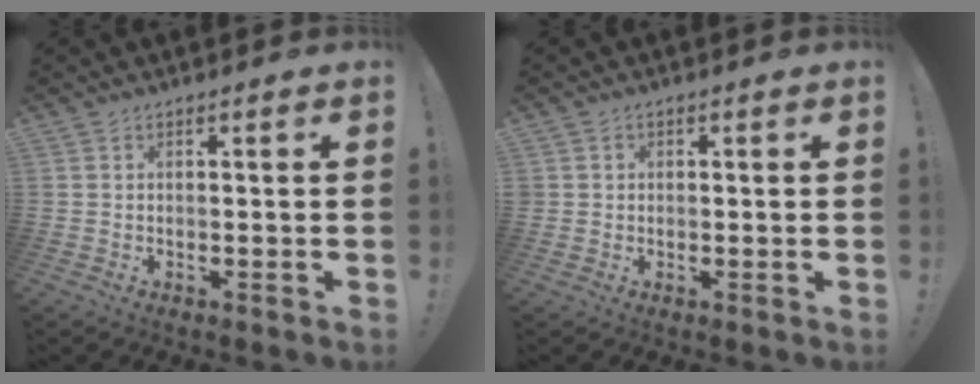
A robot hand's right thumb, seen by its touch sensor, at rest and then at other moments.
{"total": 1.5, "force": [0.2, 1.4, 0.3], "torque": [-0.001, 0.002, 0.004]}